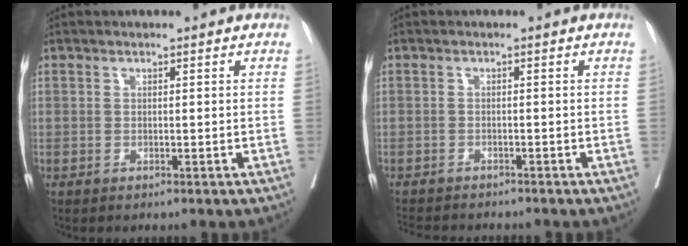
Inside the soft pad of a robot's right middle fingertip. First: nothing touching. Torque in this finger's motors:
{"motor_torque": [0.13, -0.25, 0.00, 0.01]}